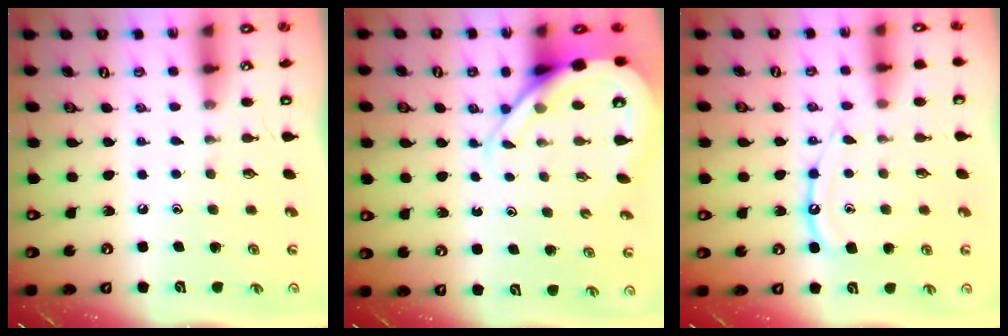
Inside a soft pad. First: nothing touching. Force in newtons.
{"total": 9.1, "press": 9.1, "slide": 0.9}
{"total": 12.0, "press": 11.9, "slide": 1.1}